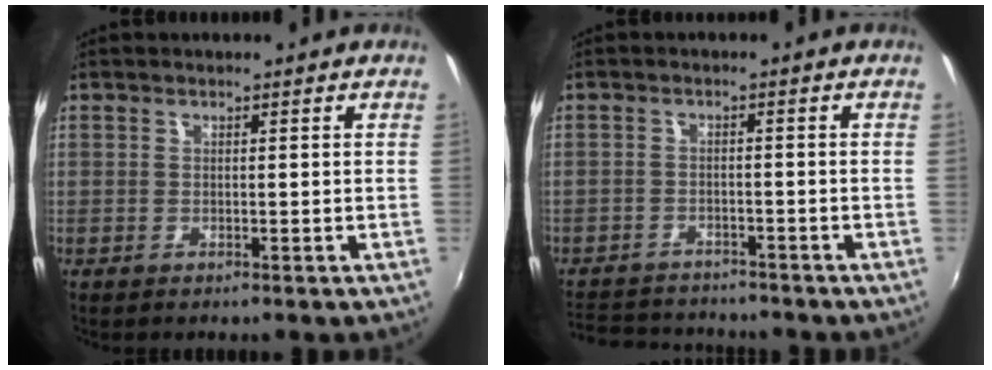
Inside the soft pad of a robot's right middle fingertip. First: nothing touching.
{"total": 10.3, "force": [-9.2, 3.6, 2.8], "torque": [-0.083, 0.006, -0.144]}